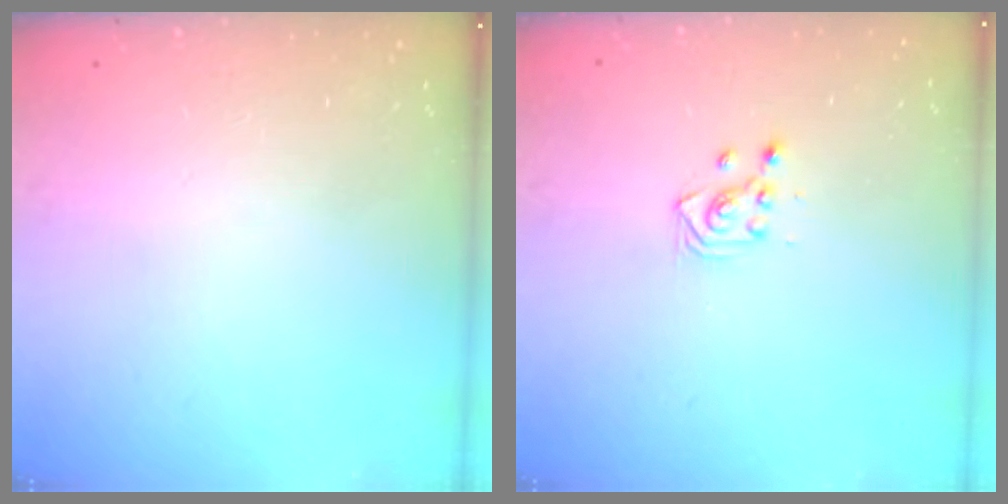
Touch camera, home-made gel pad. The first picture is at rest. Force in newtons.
{"total": 3.0, "press": 3.0, "slide": 0.5}